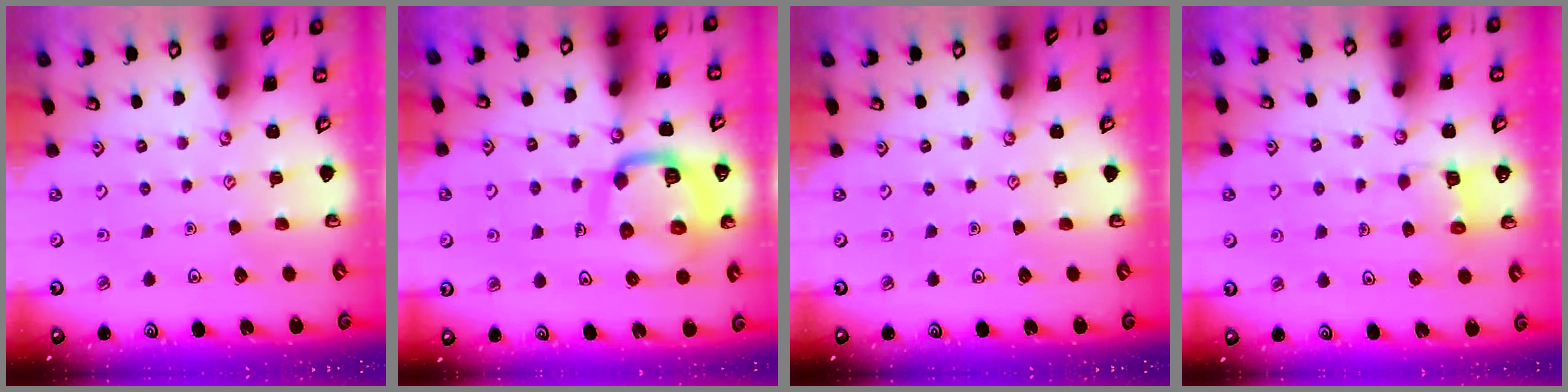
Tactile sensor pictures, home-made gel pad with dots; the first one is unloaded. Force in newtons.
{"total": 14.4, "press": 14.3, "slide": 1.5}
{"total": 0.0}
{"total": 4.5, "press": 4.5, "slide": 0.4}